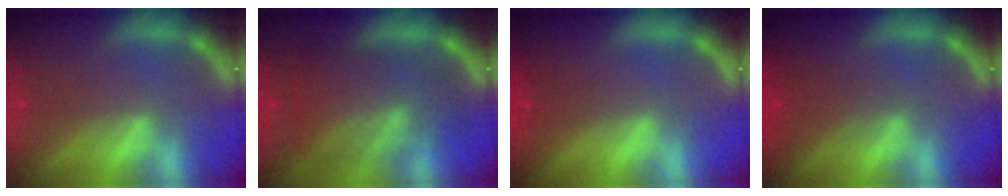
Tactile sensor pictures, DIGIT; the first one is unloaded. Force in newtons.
{"total": 8.6}
{"total": 1.0}
{"total": 2.5}